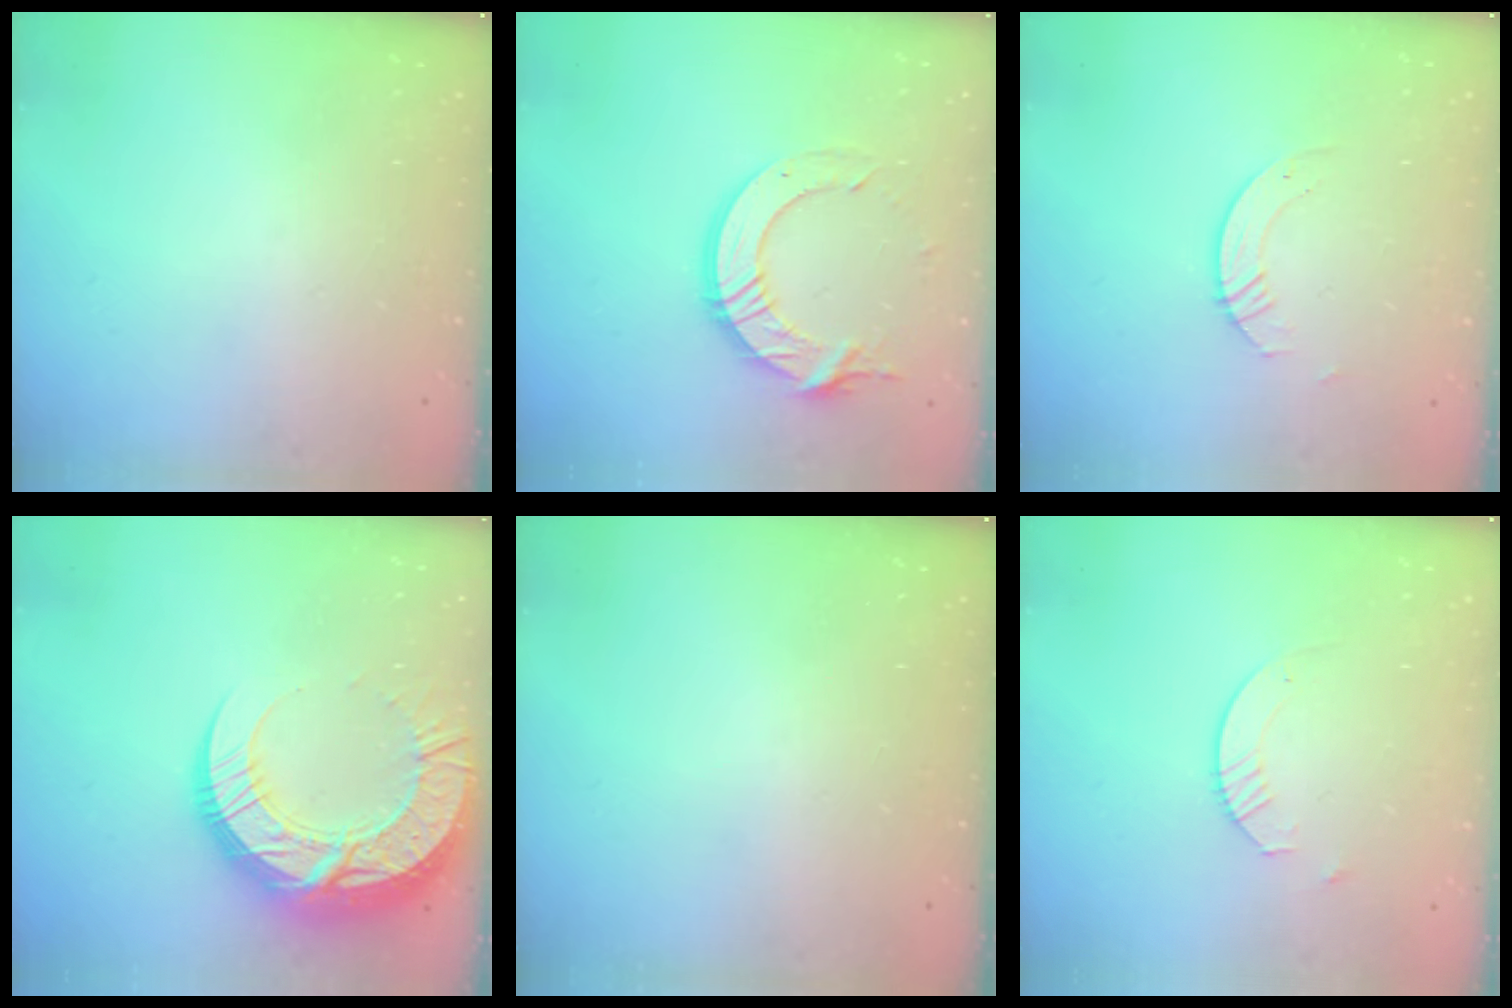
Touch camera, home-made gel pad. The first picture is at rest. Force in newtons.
{"total": 13.5, "press": 13.5, "slide": 1.4}
{"total": 2.2, "press": 2.2, "slide": 0.2}
{"total": 22.5, "press": 22.4, "slide": 1.8}
{"total": 0.0}
{"total": 4.5, "press": 4.5, "slide": 0.5}